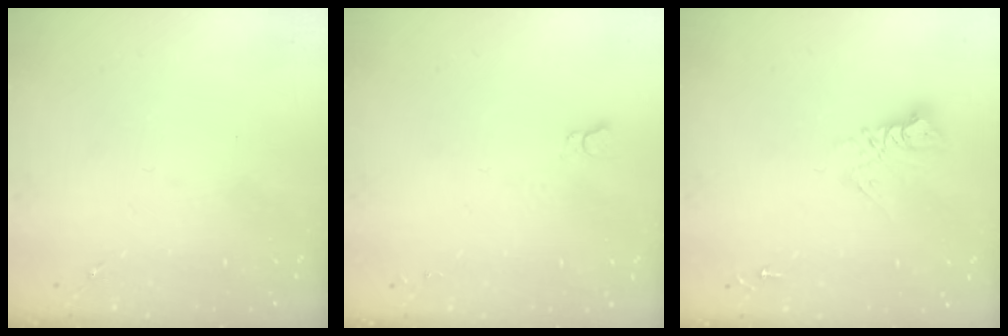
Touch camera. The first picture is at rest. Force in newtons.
{"total": 2.7, "press": 2.7, "slide": 0.3}
{"total": 9.3, "press": 9.3, "slide": 0.8}